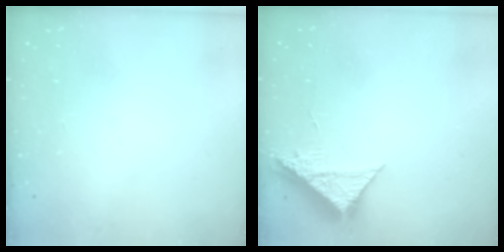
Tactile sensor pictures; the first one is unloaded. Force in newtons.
{"total": 8.4, "press": 8.4, "slide": 0.8}